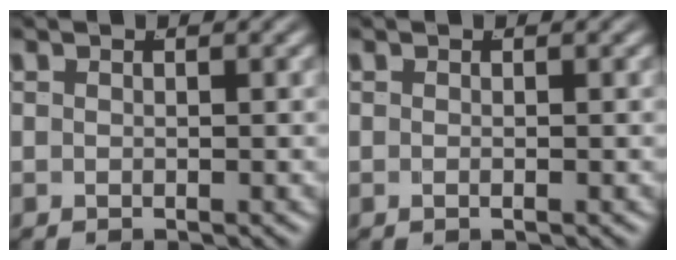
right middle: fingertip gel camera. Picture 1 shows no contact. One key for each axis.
{"total": 0.0}